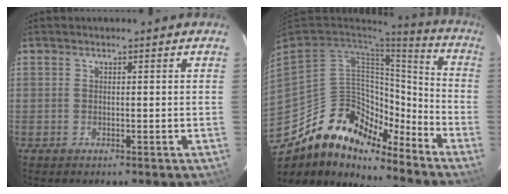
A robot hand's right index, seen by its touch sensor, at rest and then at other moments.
{"total": 19.6, "force": [-14.8, 9.6, 8.5], "torque": [-0.172, 0.022, -0.255]}